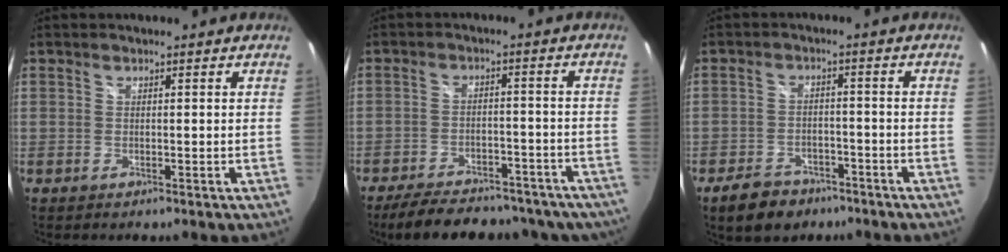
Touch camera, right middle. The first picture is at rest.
{"total": 22.7, "force": [-18.8, 8.6, 9.5], "torque": [-0.178, 0.010, -0.228]}
{"total": 8.3, "force": [-5.8, 4.8, 3.3], "torque": [-0.088, 0.010, -0.084]}